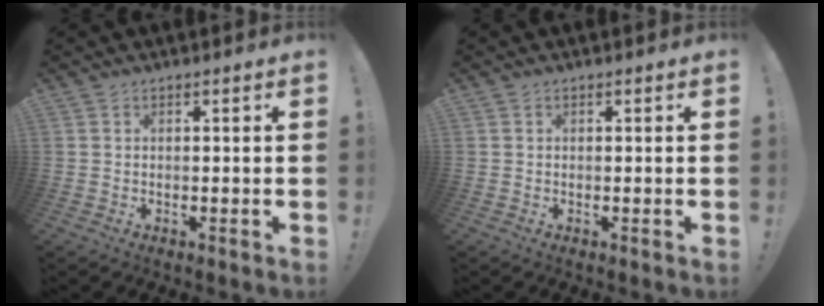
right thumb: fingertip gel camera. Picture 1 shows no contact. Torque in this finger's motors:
{"motor_torque": [-0.03, -0.09, -0.05, 0.15, 0.12]}